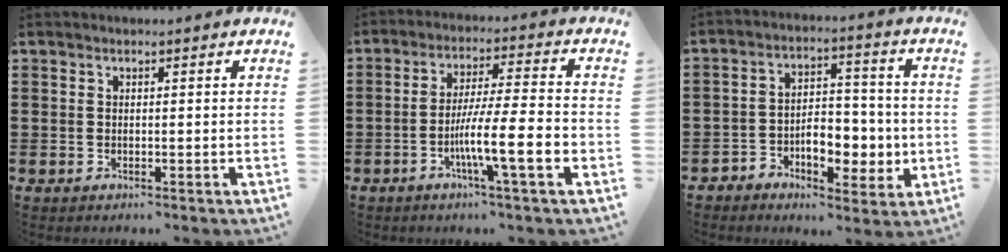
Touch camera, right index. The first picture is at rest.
{"total": 10.7, "force": [-3.6, 1.1, 10.0], "torque": [-0.177, -0.007, -0.064]}
{"total": 6.8, "force": [-2.2, 4.8, 4.3], "torque": [-0.066, 0.007, -0.042]}